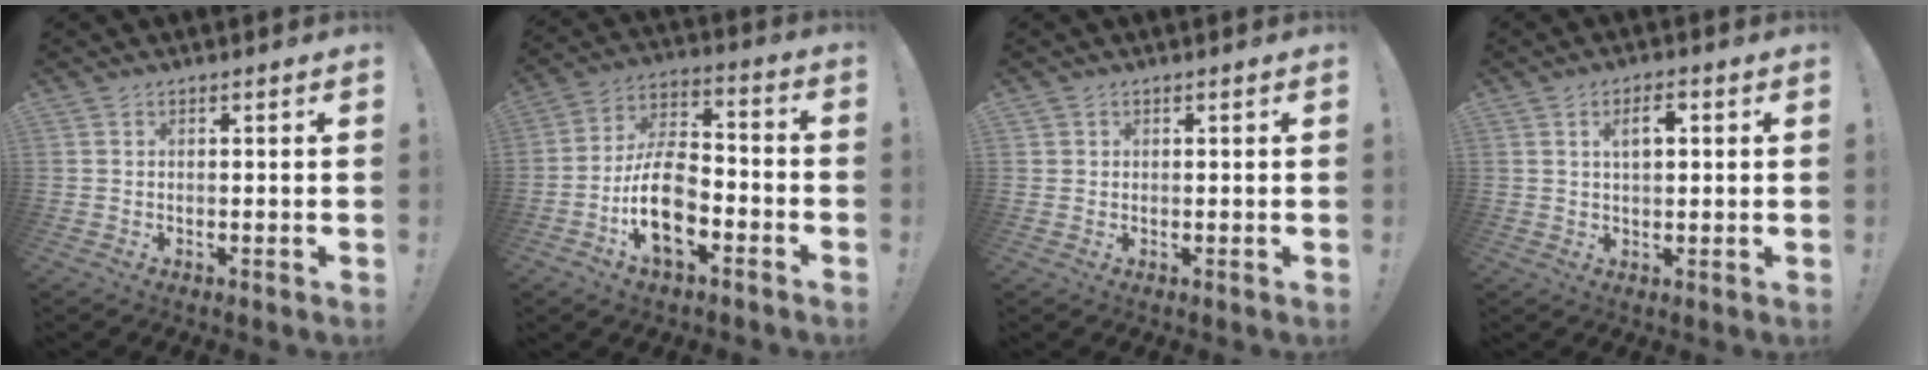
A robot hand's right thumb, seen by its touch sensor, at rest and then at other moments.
{"total": 15.6, "force": [-6.2, 8.5, 11.5], "torque": [-0.224, 0.031, -0.106]}
{"total": 1.1, "force": [0.6, 0.9, 0.1], "torque": [0.001, -0.001, 0.011]}
{"total": 4.9, "force": [1.2, 2.3, 4.1], "torque": [-0.054, 0.000, 0.012]}